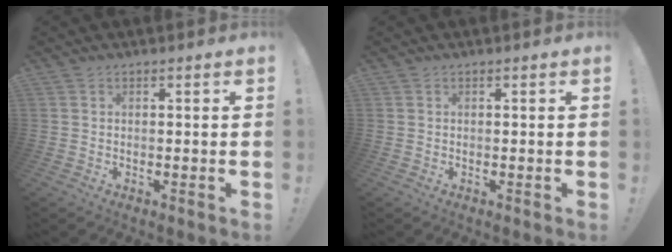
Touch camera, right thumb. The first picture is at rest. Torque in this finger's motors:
{"motor_torque": [0.33, 0.22, 0.32, -0.04, -0.10]}